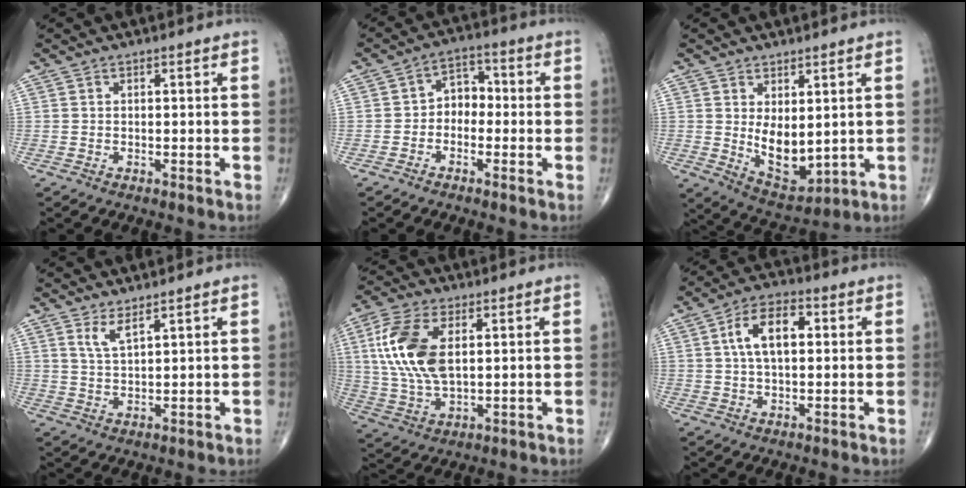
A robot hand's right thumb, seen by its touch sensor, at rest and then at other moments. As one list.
[{"total": 5.2, "force": [-1.2, 4.0, 3.1], "torque": [-0.020, 0.030, -0.038]}, {"total": 9.0, "force": [0.9, 4.8, 7.5], "torque": [-0.097, -0.024, 0.040]}, {"total": 3.6, "force": [2.4, 0.9, 2.5], "torque": [-0.049, -0.022, 0.053]}, {"total": 14.1, "force": [3.1, 7.4, 11.6], "torque": [-0.247, -0.005, 0.063]}, {"total": 9.0, "force": [1.8, 4.7, 7.5], "torque": [-0.127, 0.016, 0.027]}]